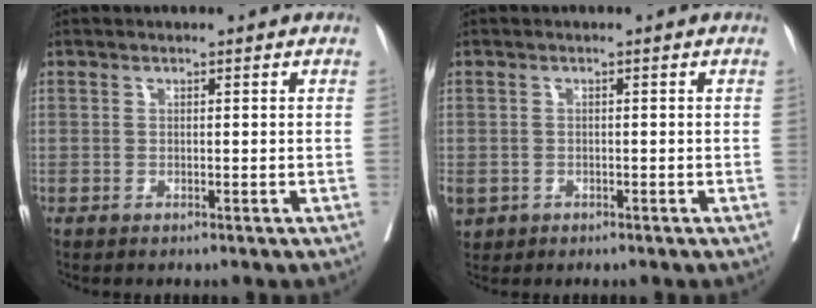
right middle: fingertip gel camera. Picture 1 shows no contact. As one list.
[{"total": 3.6, "force": [-1.7, 2.8, 1.3], "torque": [-0.041, -0.005, -0.024]}]